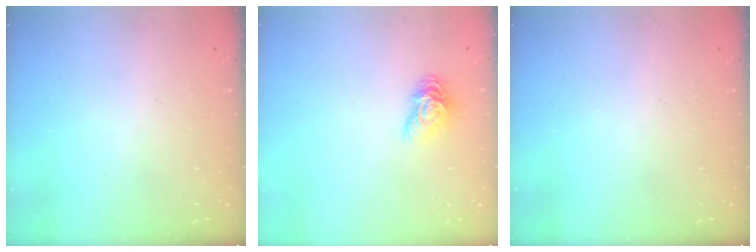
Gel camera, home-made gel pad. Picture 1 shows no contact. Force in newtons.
{"total": 8.2, "press": 8.2, "slide": 0.3}
{"total": 0.0}